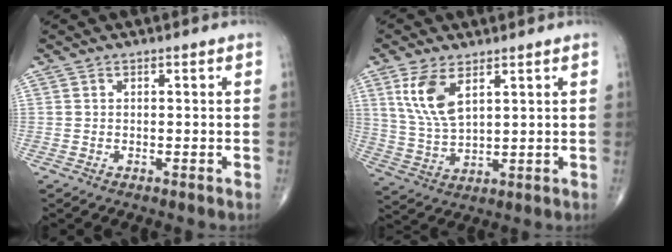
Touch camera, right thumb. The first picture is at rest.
{"total": 9.1, "force": [4.2, 4.0, 6.9], "torque": [-0.138, -0.015, 0.095]}